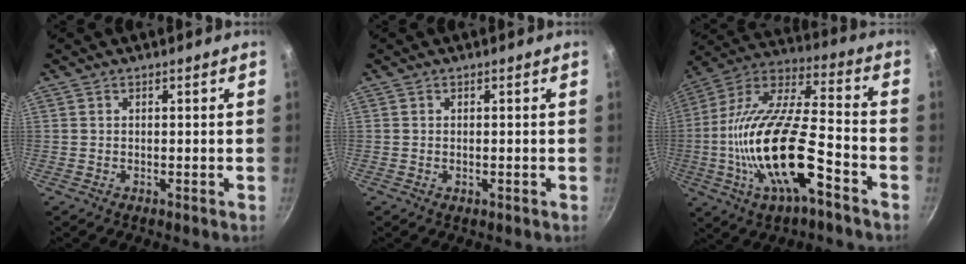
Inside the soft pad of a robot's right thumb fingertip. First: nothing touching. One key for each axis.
{"total": 0.8, "fx": -0.2, "fy": 0.4, "fz": 0.6, "tx": -0.010, "ty": 0.001, "tz": -0.003}
{"total": 23.1, "fx": -7.7, "fy": 8.3, "fz": 20.2, "tx": -0.373, "ty": 0.034, "tz": -0.154}